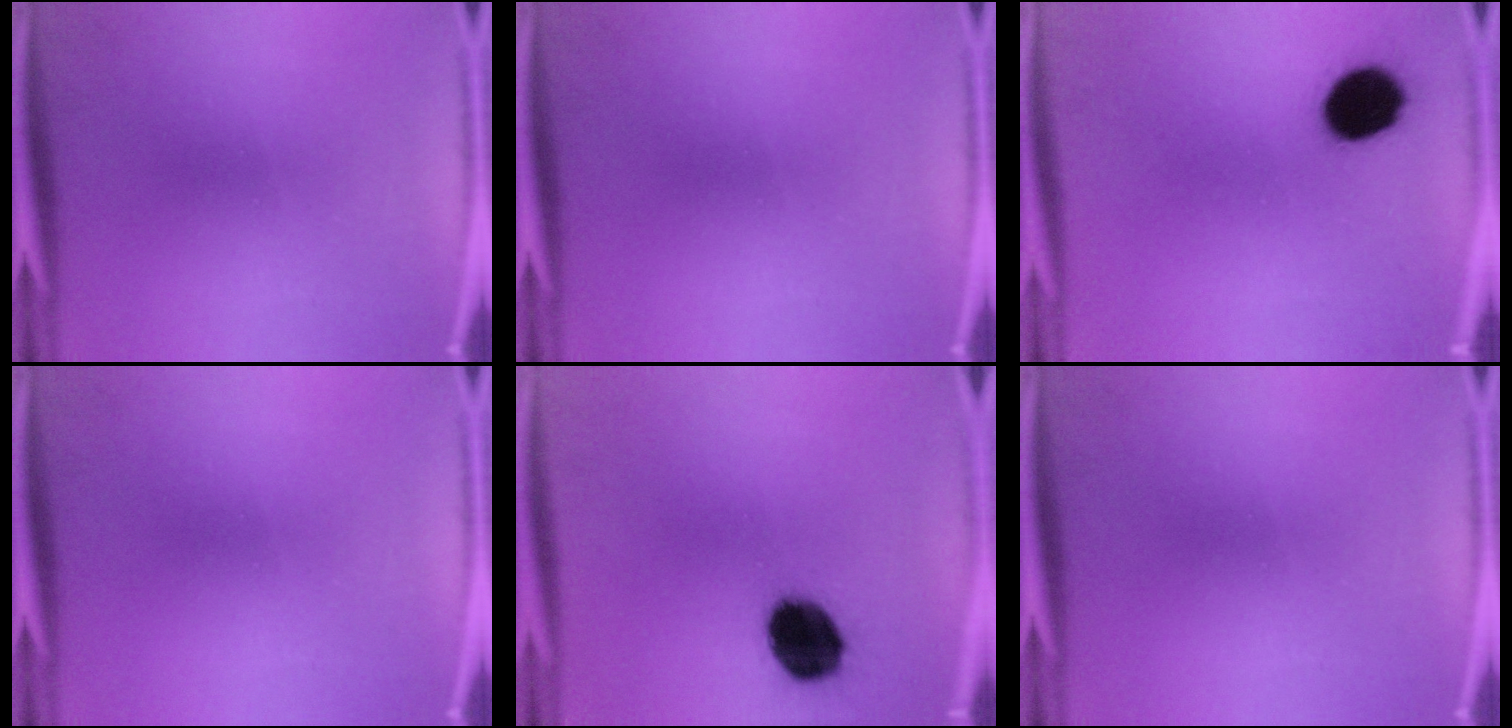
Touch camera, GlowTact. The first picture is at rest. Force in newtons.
{"total": 0.0}
{"total": 11.3}
{"total": 0.0}
{"total": 14.8}
{"total": 0.0}